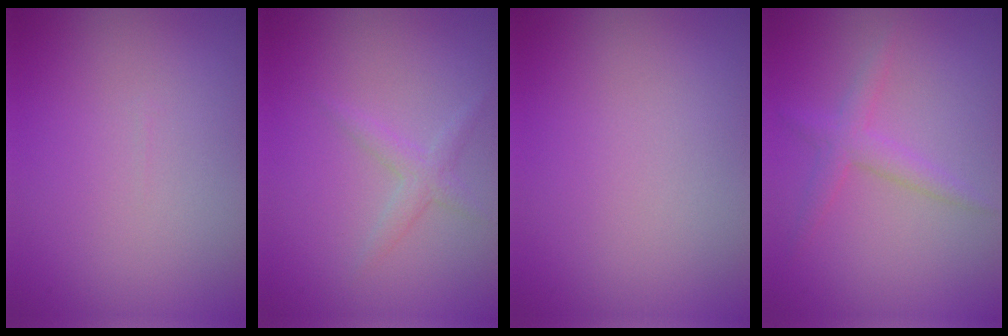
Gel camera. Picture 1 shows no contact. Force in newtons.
{"total": 1.6, "press": 1.6, "slide": 0.0}
{"total": 0.0}
{"total": 2.0, "press": 2.0, "slide": 0.1}